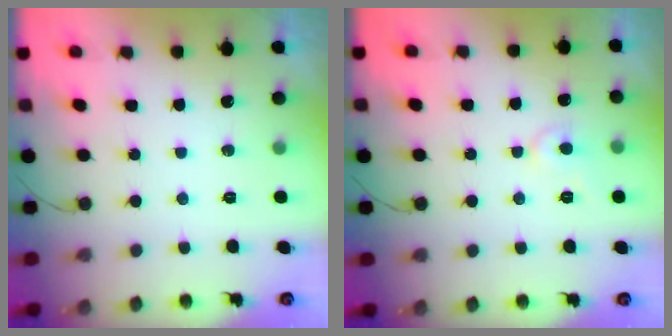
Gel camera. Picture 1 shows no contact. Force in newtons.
{"total": 4.8, "press": 4.8, "slide": 0.5}